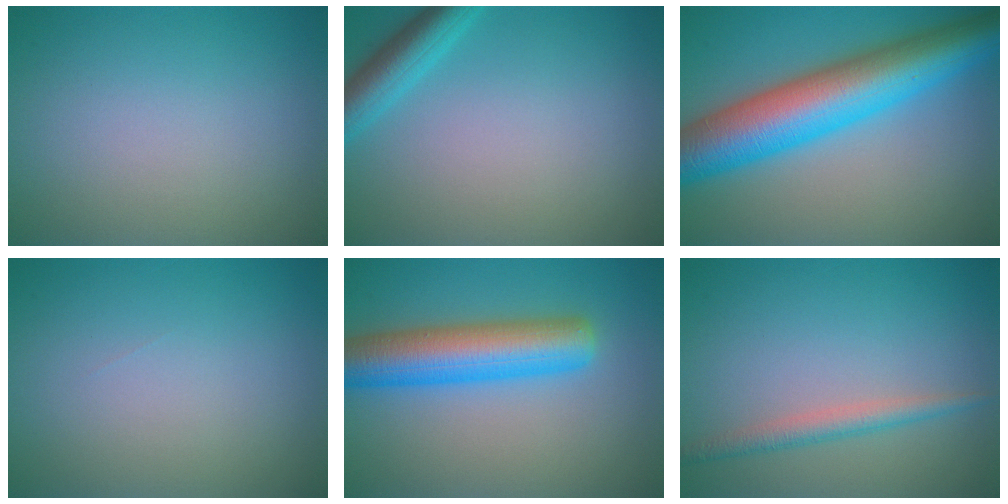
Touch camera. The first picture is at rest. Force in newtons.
{"total": 3.5, "press": 3.5, "slide": 0.2}
{"total": 11.6, "press": 11.6, "slide": 0.1}
{"total": 0.0}
{"total": 7.6, "press": 7.6, "slide": 0.2}
{"total": 2.1, "press": 2.1, "slide": 0.0}